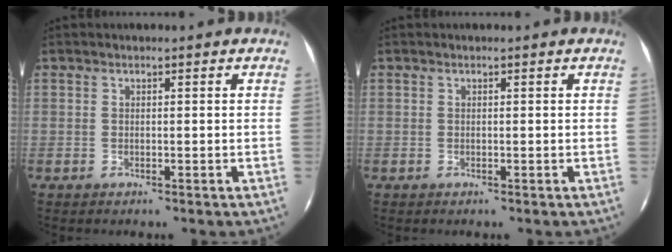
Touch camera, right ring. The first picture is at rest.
{"total": 0.0}